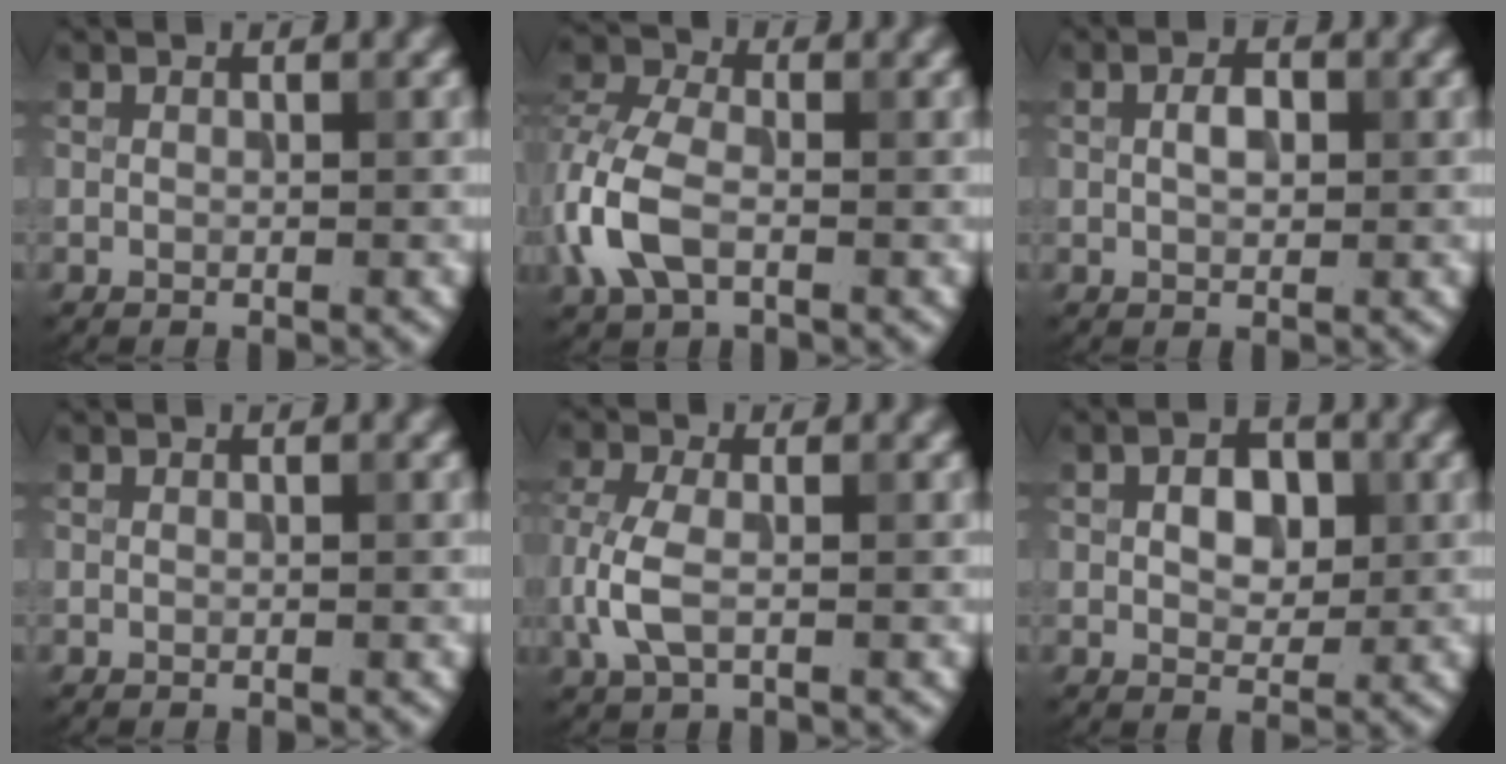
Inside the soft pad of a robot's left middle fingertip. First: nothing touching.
{"total": 5.7, "force": [-1.4, 3.6, 4.2], "torque": [-0.107, 0.003, -0.040]}
{"total": 2.0, "force": [0.2, 1.1, 1.6], "torque": [-0.032, 0.003, 0.002]}
{"total": 0.0}
{"total": 3.7, "force": [-0.8, 1.9, 3.1], "torque": [-0.080, 0.000, -0.022]}
{"total": 3.6, "force": [0.6, 2.4, 2.7], "torque": [-0.045, 0.002, 0.008]}